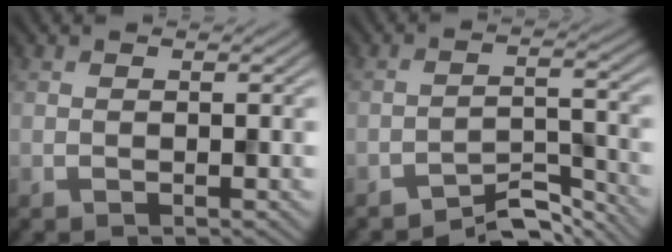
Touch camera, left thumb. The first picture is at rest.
{"total": 5.2, "force": [-4.7, 1.2, 2.0], "torque": [-0.028, 0.005, -0.080]}